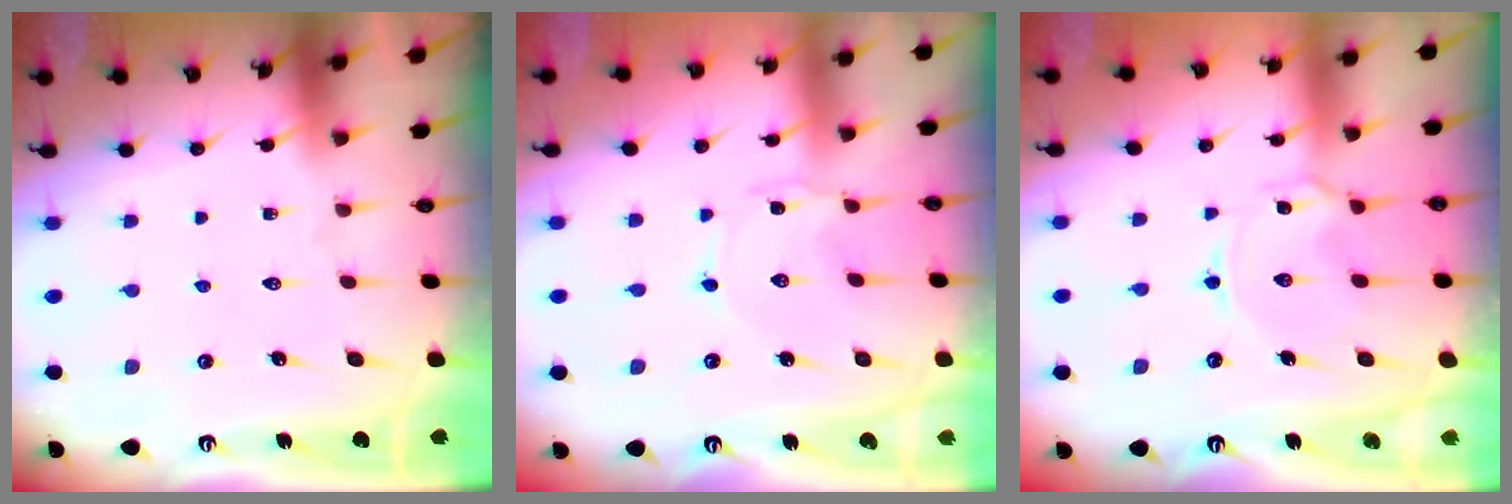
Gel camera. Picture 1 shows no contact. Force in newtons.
{"total": 1.3, "press": 1.3, "slide": 0.2}
{"total": 2.8, "press": 2.7, "slide": 0.5}